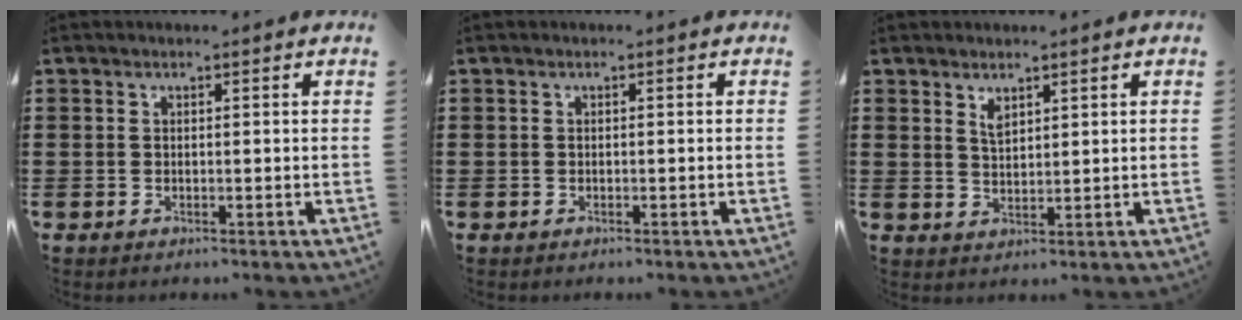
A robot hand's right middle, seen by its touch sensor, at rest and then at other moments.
{"total": 0.0}
{"total": 2.2, "force": [1.7, 1.0, 1.1], "torque": [-0.016, 0.000, 0.028]}